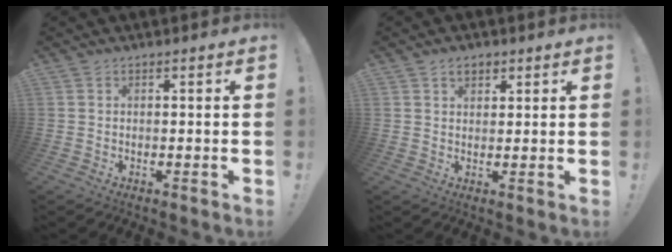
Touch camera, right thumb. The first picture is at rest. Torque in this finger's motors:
{"motor_torque": [-0.24, 0.23, -0.13, 0.12, 0.00]}